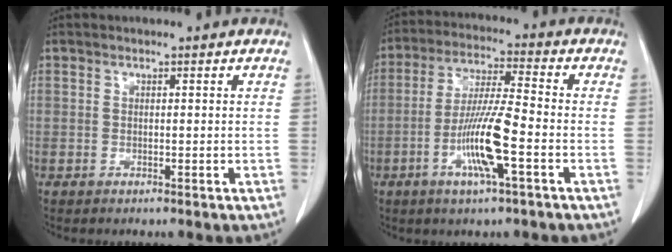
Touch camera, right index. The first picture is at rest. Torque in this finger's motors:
{"motor_torque": [1.21, -0.61, 0.31, 0.08]}